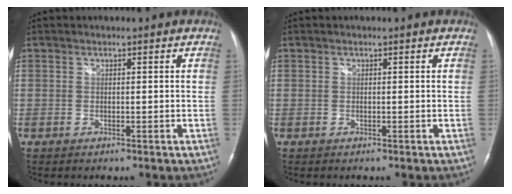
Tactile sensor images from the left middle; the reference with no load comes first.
{"total": 0.0}